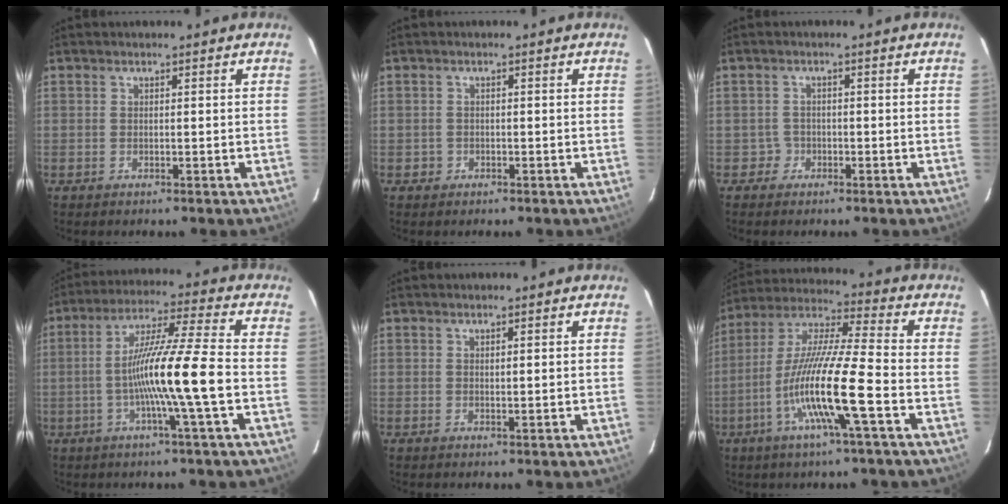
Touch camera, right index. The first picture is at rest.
{"total": 1.1, "force": [-0.5, 1.0, 0.0], "torque": [-0.002, 0.005, -0.009]}
{"total": 1.8, "force": [-0.9, 1.5, -0.4], "torque": [0.015, 0.010, -0.023]}
{"total": 12.5, "force": [-2.6, -1.4, 12.1], "torque": [-0.222, 0.000, -0.053]}
{"total": 0.8, "force": [0.2, 0.2, 0.7], "torque": [-0.016, 0.001, 0.006]}
{"total": 15.1, "force": [-4.9, -0.2, 14.2], "torque": [-0.283, -0.006, -0.099]}